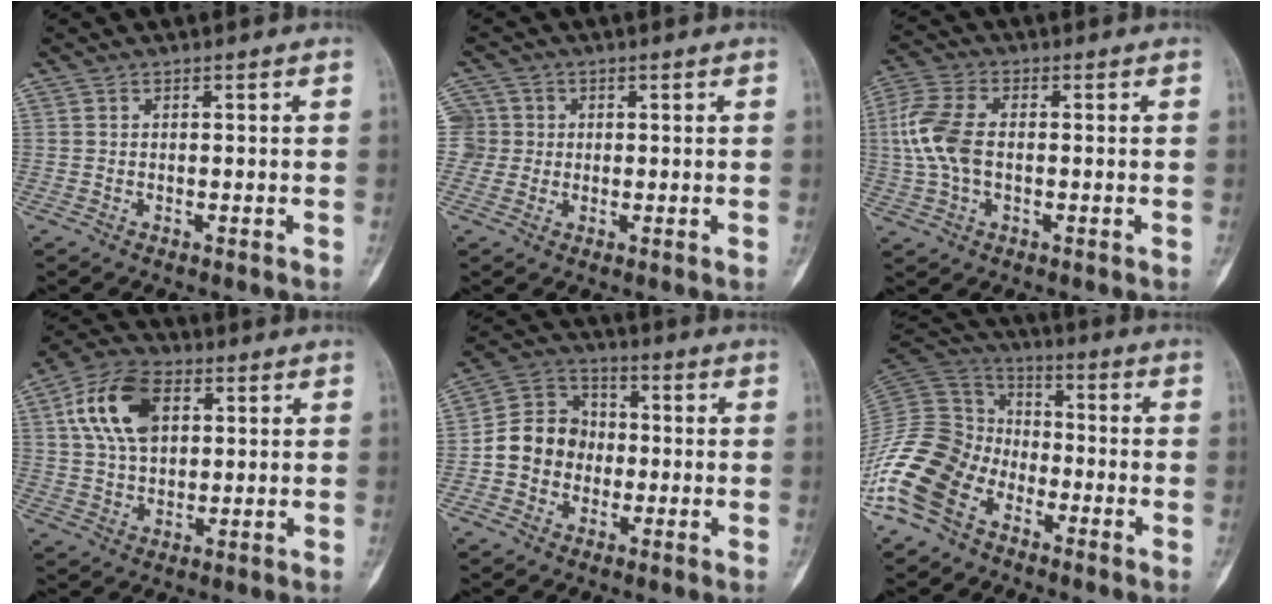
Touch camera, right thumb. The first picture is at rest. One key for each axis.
{"total": 5.2, "fx": 0.5, "fy": 5.2, "fz": 0.4, "tx": 0.016, "ty": 0.012, "tz": 0.003}
{"total": 9.5, "fx": 0.0, "fy": 5.6, "fz": 7.6, "tx": -0.181, "ty": 0.018, "tz": -0.004}
{"total": 13.2, "fx": 4.0, "fy": 8.3, "fz": 9.5, "tx": -0.166, "ty": 0.007, "tz": 0.070}
{"total": 10.4, "fx": -1.4, "fy": 9.1, "fz": 4.9, "tx": -0.060, "ty": 0.036, "tz": -0.038}
{"total": 18.2, "fx": -9.4, "fy": 12.4, "fz": 9.4, "tx": -0.193, "ty": 0.062, "tz": -0.190}